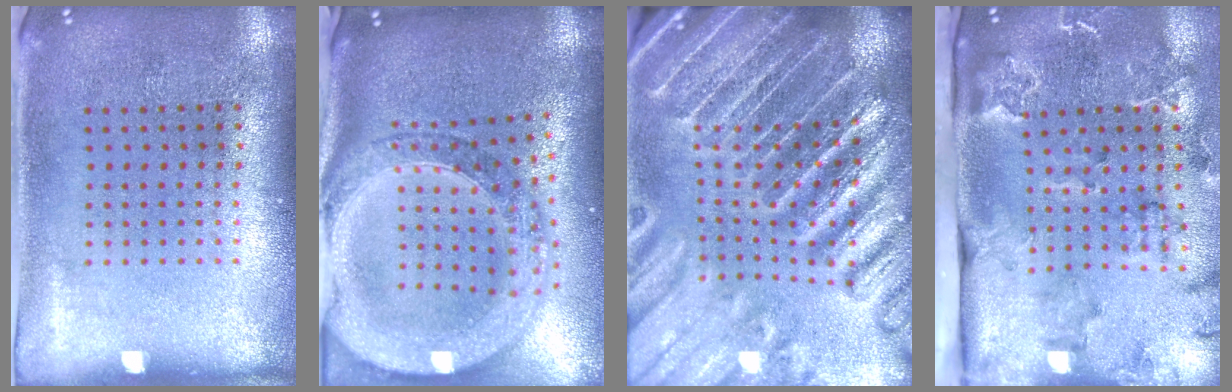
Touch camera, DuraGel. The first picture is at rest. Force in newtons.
{"total": 3.0, "press": 2.4, "slide": 1.7}
{"total": 5.1, "press": 4.5, "slide": 2.5}
{"total": 2.5, "press": 2.3, "slide": 0.9}